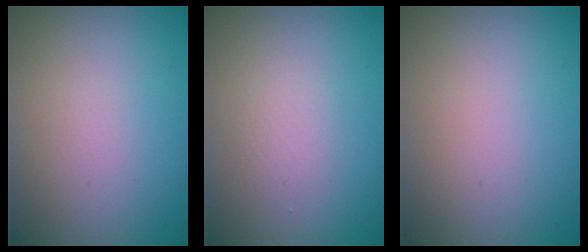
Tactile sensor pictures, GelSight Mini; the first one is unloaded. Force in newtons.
{"total": 1.2, "press": 1.2, "slide": 0.0}
{"total": 0.0}